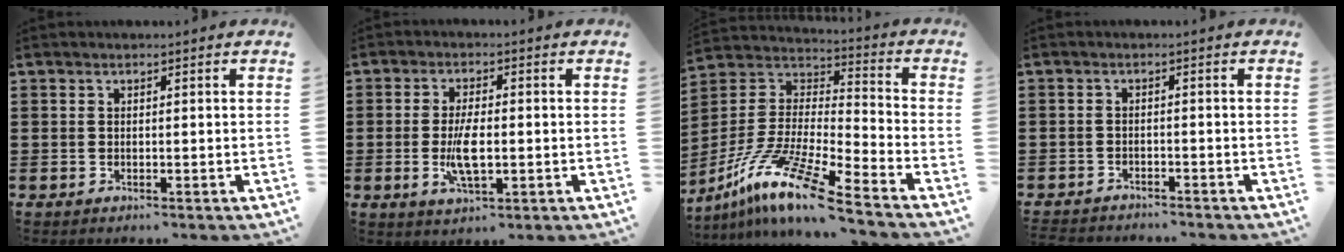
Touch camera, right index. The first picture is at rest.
{"total": 6.1, "force": [-0.9, 2.4, 5.6], "torque": [-0.116, -0.004, -0.020]}
{"total": 13.3, "force": [-10.3, 0.5, 8.4], "torque": [-0.174, 0.003, -0.203]}
{"total": 1.9, "force": [-1.9, 0.2, -0.1], "torque": [-0.005, 0.000, -0.041]}